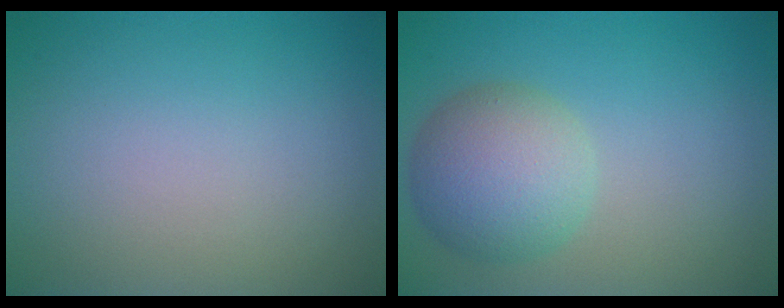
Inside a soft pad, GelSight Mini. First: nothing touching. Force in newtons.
{"total": 5.5, "press": 5.5, "slide": 0.4}